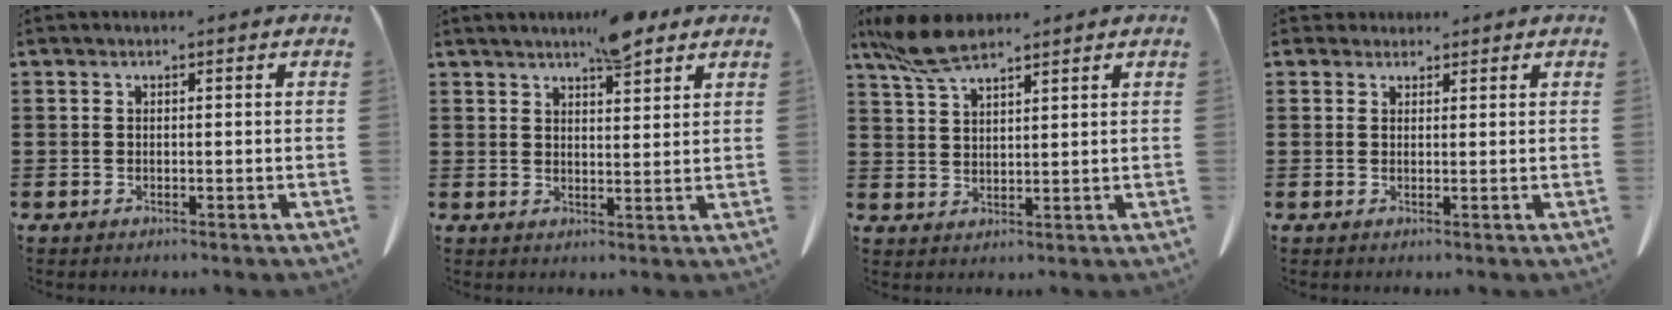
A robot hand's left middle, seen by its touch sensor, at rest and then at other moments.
{"total": 5.9, "force": [4.8, 1.5, 3.1], "torque": [-0.054, -0.012, 0.085]}
{"total": 6.8, "force": [5.2, 1.7, 4.1], "torque": [-0.101, -0.007, 0.095]}
{"total": 1.9, "force": [1.6, 0.9, 0.1], "torque": [0.001, 0.001, 0.032]}